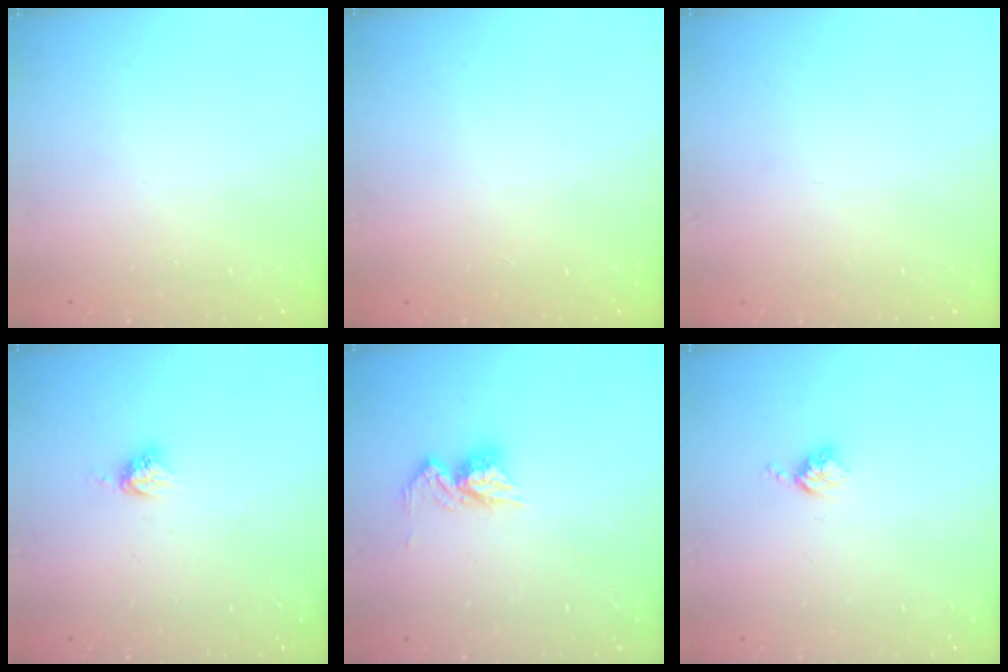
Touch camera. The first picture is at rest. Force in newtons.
{"total": 1.1, "press": 1.1, "slide": 0.1}
{"total": 0.5, "press": 0.5, "slide": 0.1}
{"total": 4.9, "press": 4.8, "slide": 0.4}
{"total": 9.6, "press": 9.6, "slide": 0.8}
{"total": 3.6, "press": 3.6, "slide": 0.6}